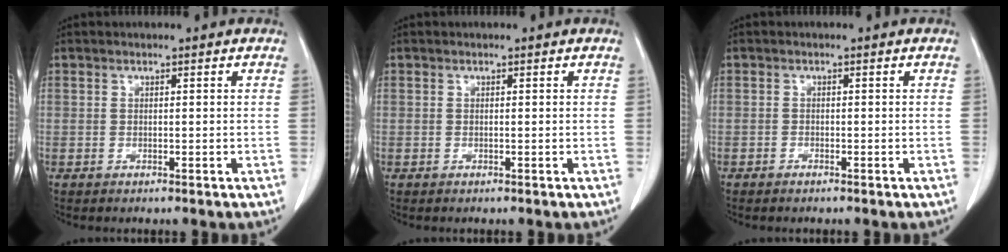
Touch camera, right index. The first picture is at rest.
{"total": 0.0}
{"total": 0.7, "force": [-0.6, 0.2, 0.3], "torque": [-0.009, -0.001, -0.010]}